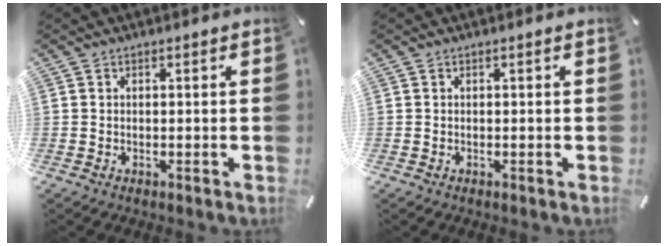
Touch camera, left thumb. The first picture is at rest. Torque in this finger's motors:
{"motor_torque": [0.00, 0.00, 0.01, 0.00, 0.00]}